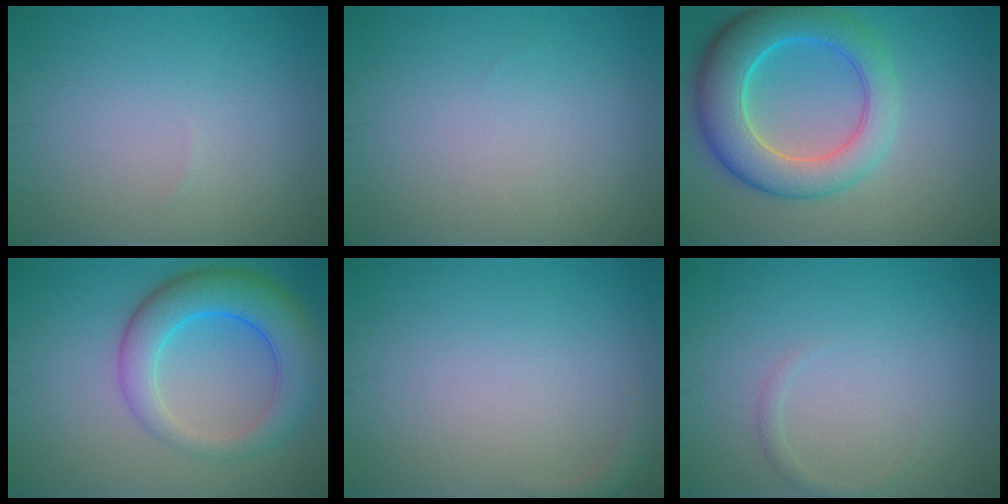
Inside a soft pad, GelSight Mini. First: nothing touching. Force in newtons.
{"total": 0.0}
{"total": 8.2, "press": 8.2, "slide": 0.6}
{"total": 6.9, "press": 6.9, "slide": 0.2}
{"total": 1.0, "press": 1.0, "slide": 0.2}
{"total": 0.8, "press": 0.8, "slide": 0.0}